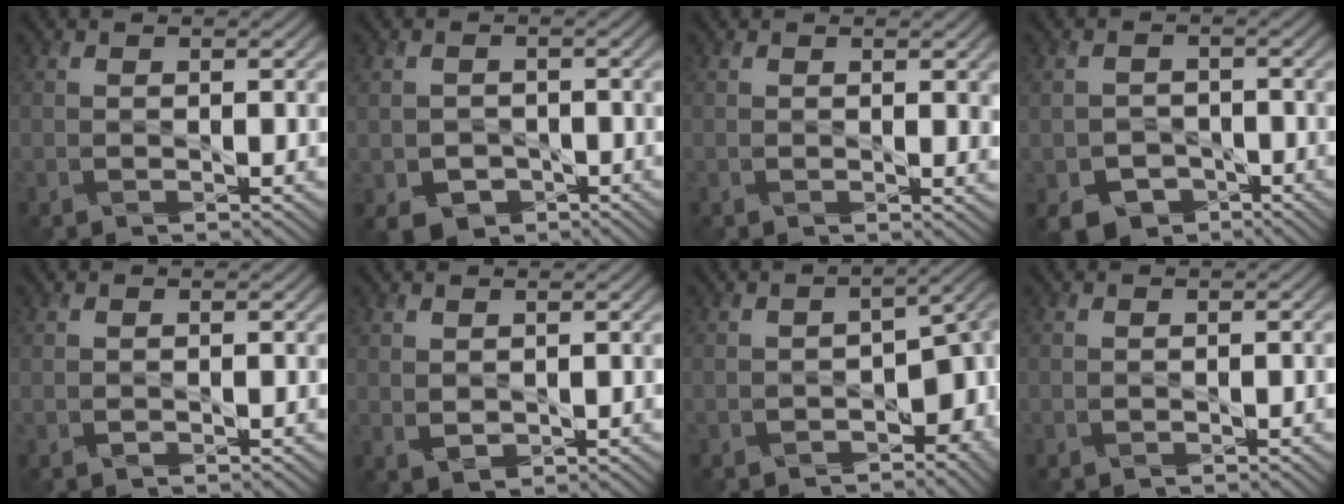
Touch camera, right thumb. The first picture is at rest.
{"total": 3.6, "force": [-1.8, 2.9, 1.1], "torque": [-0.032, -0.016, -0.036]}
{"total": 1.5, "force": [0.6, 0.4, 1.3], "torque": [-0.020, -0.005, 0.014]}
{"total": 4.7, "force": [-2.9, 3.5, 1.3], "torque": [-0.032, -0.013, -0.053]}
{"total": 0.0}
{"total": 1.4, "force": [0.9, 0.8, 0.8], "torque": [-0.020, -0.005, 0.024]}
{"total": 7.8, "force": [-3.1, 4.3, 5.8], "torque": [-0.075, -0.029, -0.040]}
{"total": 0.7, "force": [-0.1, 0.1, 0.7], "torque": [-0.011, 0.004, -0.001]}